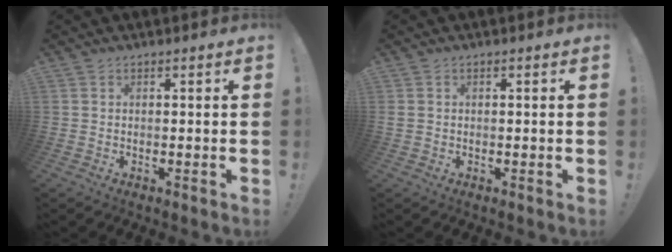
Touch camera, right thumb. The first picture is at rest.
{"total": 0.8, "force": [-0.3, 0.6, 0.5], "torque": [-0.010, 0.003, -0.004]}